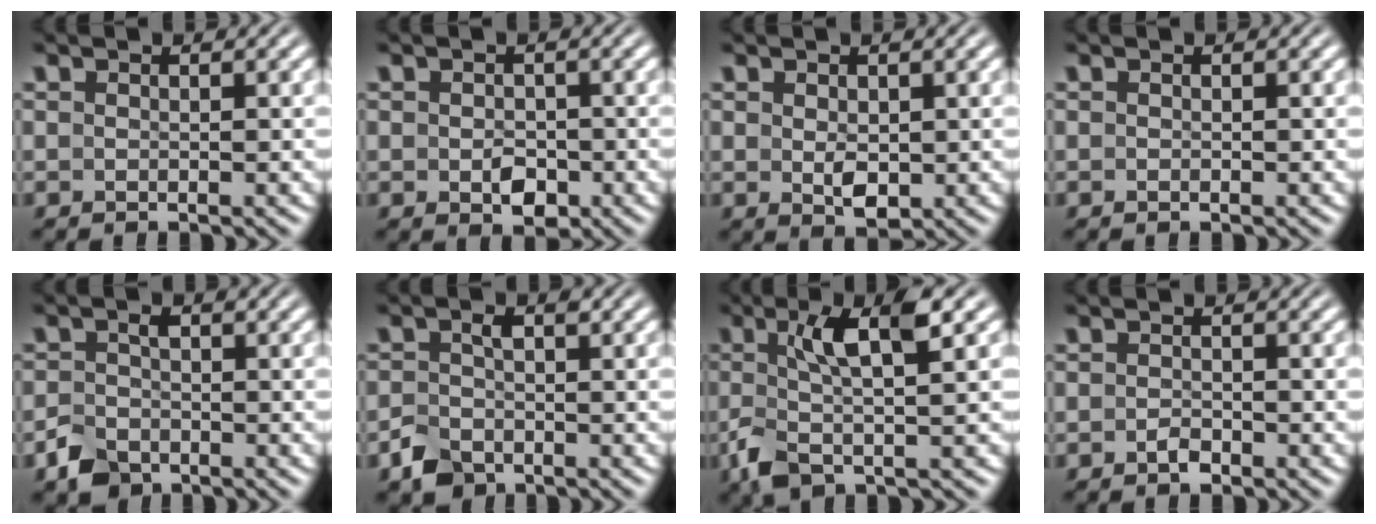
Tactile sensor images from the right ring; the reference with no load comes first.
{"total": 2.1, "force": [-0.8, 1.3, 1.5], "torque": [-0.018, -0.015, -0.004]}
{"total": 2.2, "force": [-0.3, 1.1, 2.0], "torque": [-0.030, -0.020, 0.011]}
{"total": 0.0}
{"total": 2.6, "force": [-2.0, 1.5, 0.8], "torque": [-0.009, -0.012, -0.034]}
{"total": 2.5, "force": [-1.7, 1.5, 1.1], "torque": [-0.014, -0.011, -0.026]}
{"total": 4.8, "force": [-0.6, 1.3, 4.6], "torque": [-0.097, -0.002, -0.002]}
{"total": 1.0, "force": [-0.9, 0.1, 0.4], "torque": [-0.003, -0.003, -0.014]}